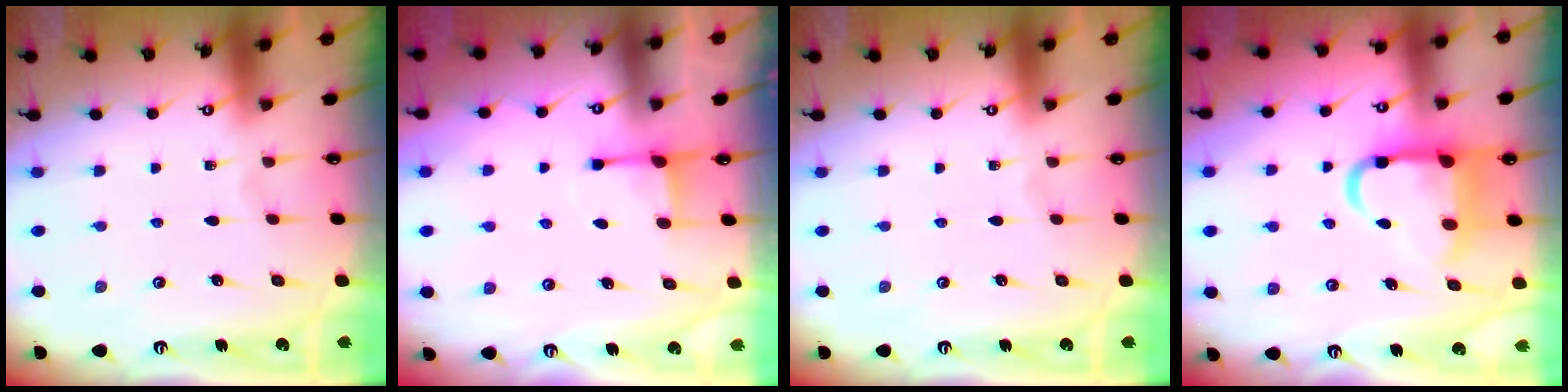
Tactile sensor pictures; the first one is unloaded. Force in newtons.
{"total": 2.3, "press": 2.2, "slide": 0.6}
{"total": 0.0}
{"total": 12.2, "press": 12.1, "slide": 1.3}